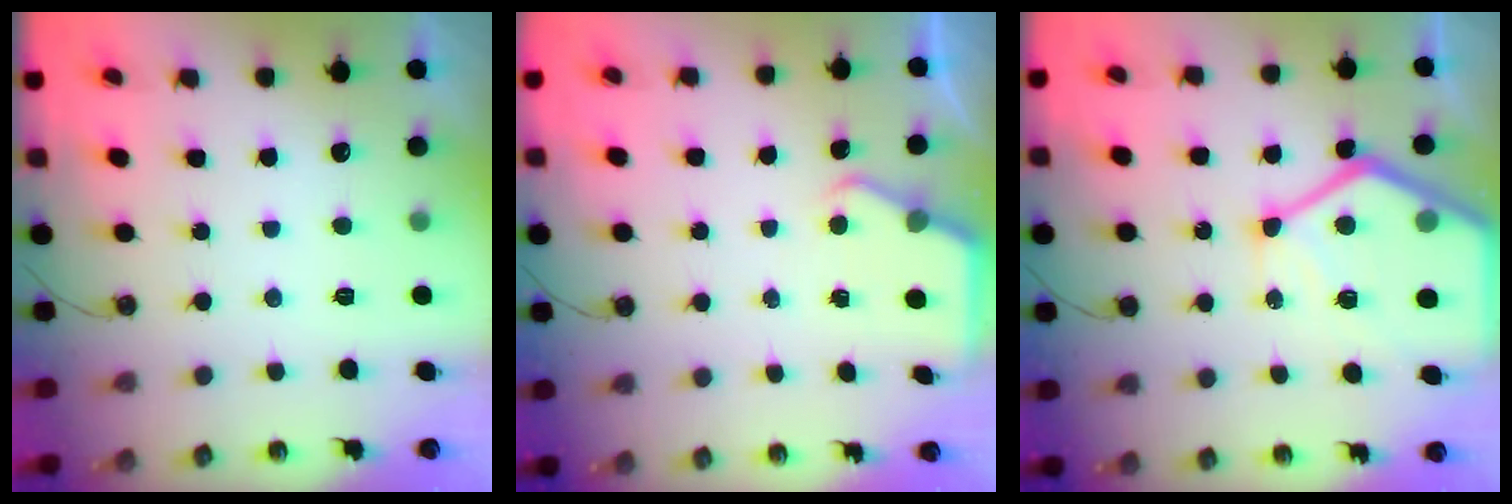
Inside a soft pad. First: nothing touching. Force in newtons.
{"total": 2.8, "press": 2.8, "slide": 0.0}
{"total": 18.9, "press": 18.8, "slide": 1.9}